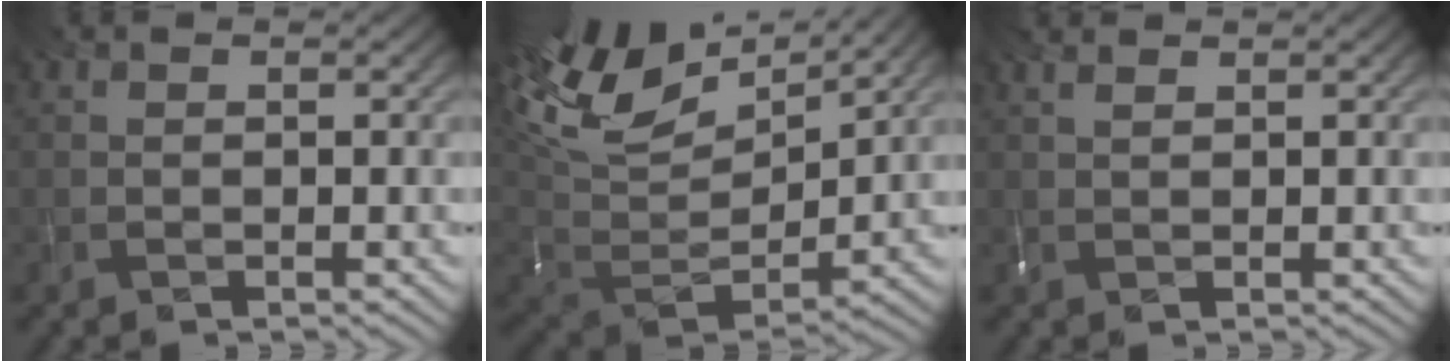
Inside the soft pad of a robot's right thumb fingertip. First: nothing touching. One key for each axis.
{"total": 14.7, "fx": 8.1, "fy": 7.7, "fz": 9.6, "tx": -0.237, "ty": 0.044, "tz": 0.146}
{"total": 1.4, "fx": 1.1, "fy": 0.4, "fz": 0.8, "tx": -0.029, "ty": 0.008, "tz": 0.026}